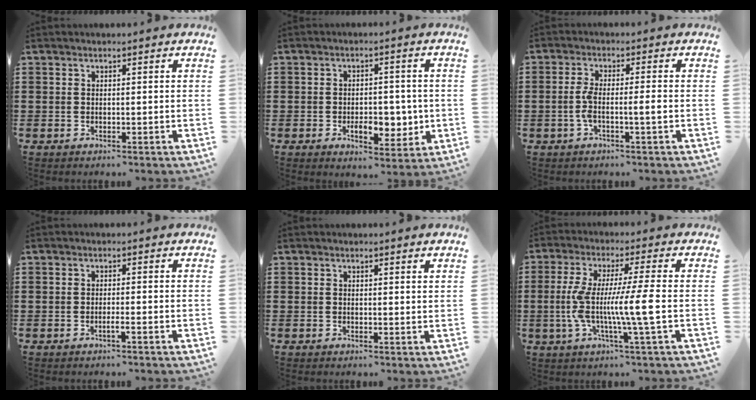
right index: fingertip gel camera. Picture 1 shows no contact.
{"total": 6.4, "force": [-1.4, 3.6, 5.1], "torque": [-0.065, -0.003, -0.026]}
{"total": 4.6, "force": [-1.0, 0.5, 4.4], "torque": [-0.102, -0.009, -0.028]}
{"total": 1.2, "force": [-0.7, -0.1, 1.0], "torque": [-0.016, -0.004, -0.012]}
{"total": 0.6, "force": [0.5, 0.2, 0.2], "torque": [-0.005, 0.001, 0.010]}
{"total": 10.3, "force": [-1.5, 0.0, 10.2], "torque": [-0.215, -0.018, -0.040]}